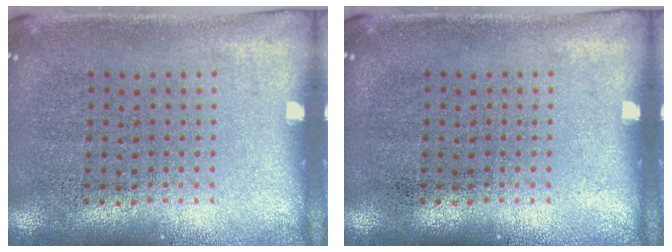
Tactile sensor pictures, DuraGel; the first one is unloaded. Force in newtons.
{"total": 0.0}